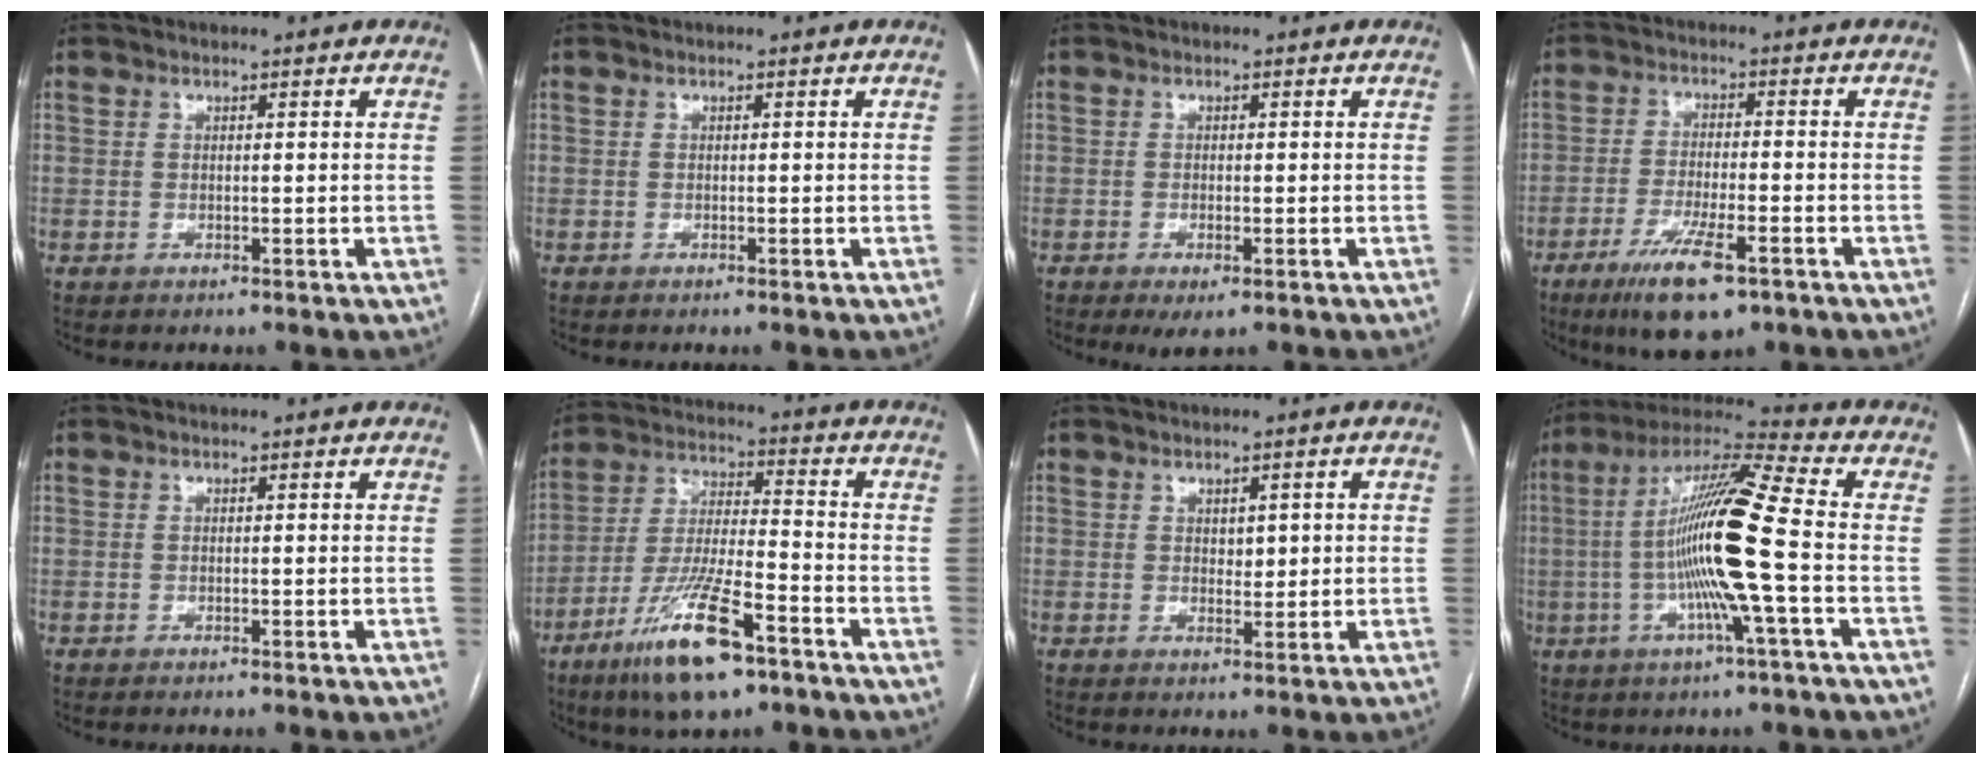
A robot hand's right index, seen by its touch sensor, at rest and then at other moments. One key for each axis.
{"total": 0.0}
{"total": 2.9, "fx": -1.7, "fy": 0.8, "fz": 2.3, "tx": -0.035, "ty": -0.006, "tz": -0.020}
{"total": 9.6, "fx": -5.7, "fy": 1.8, "fz": 7.5, "tx": -0.142, "ty": -0.021, "tz": -0.093}
{"total": 0.0}
{"total": 14.7, "fx": -8.9, "fy": 2.6, "fz": 11.4, "tx": -0.228, "ty": -0.024, "tz": -0.158}
{"total": 2.6, "fx": 0.5, "fy": 1.4, "fz": 2.1, "tx": -0.029, "ty": 0.002, "tz": 0.012}
{"total": 16.5, "fx": -2.0, "fy": -0.4, "fz": 16.4, "tx": -0.307, "ty": 0.004, "tz": -0.052}